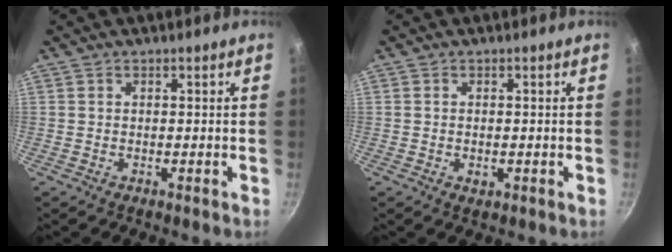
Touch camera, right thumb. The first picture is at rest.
{"total": 1.5, "force": [-0.3, 0.9, 1.1], "torque": [-0.018, 0.000, -0.004]}